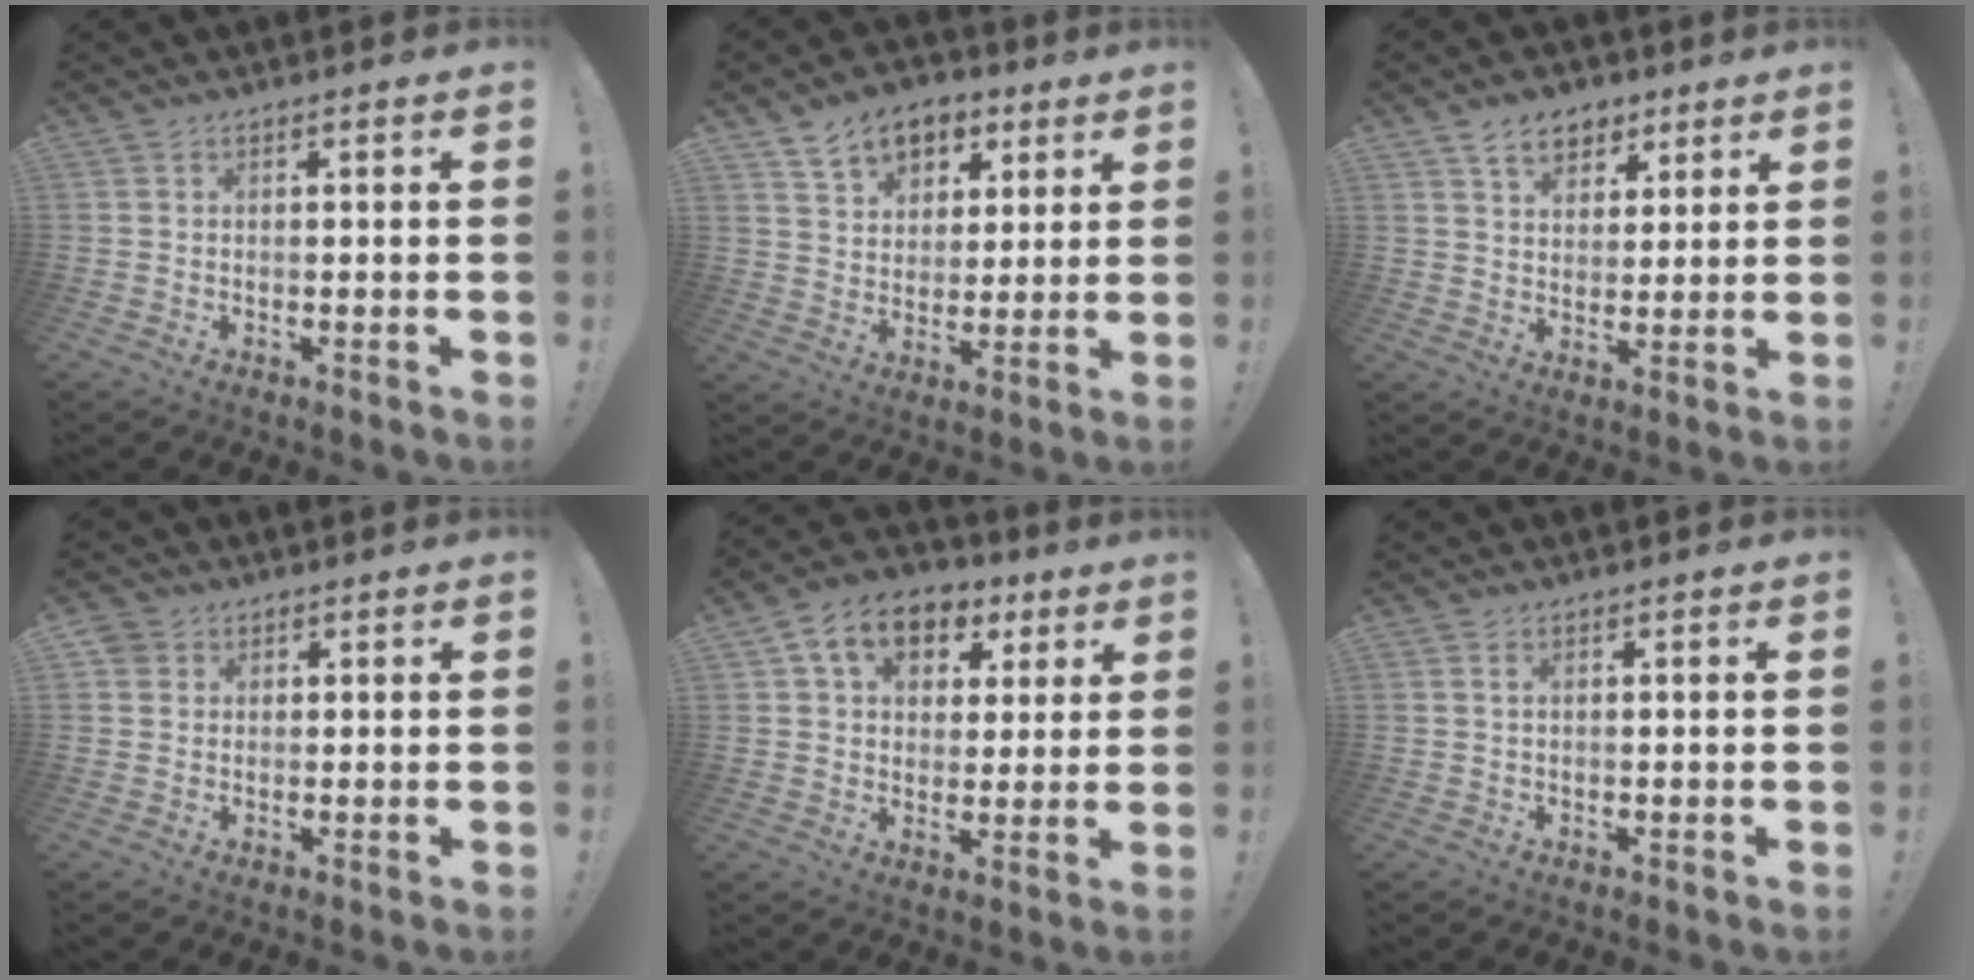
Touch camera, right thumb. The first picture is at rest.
{"total": 11.0, "force": [6.4, 7.8, 4.4], "torque": [-0.062, -0.035, 0.124]}
{"total": 8.7, "force": [5.4, 6.0, 3.4], "torque": [-0.045, -0.024, 0.102]}
{"total": 2.8, "force": [1.5, 2.3, 0.7], "torque": [-0.015, -0.002, 0.028]}
{"total": 11.5, "force": [5.2, 8.5, 5.7], "torque": [-0.081, -0.018, 0.099]}
{"total": 1.0, "force": [0.4, 0.2, 0.9], "torque": [-0.015, -0.001, 0.006]}